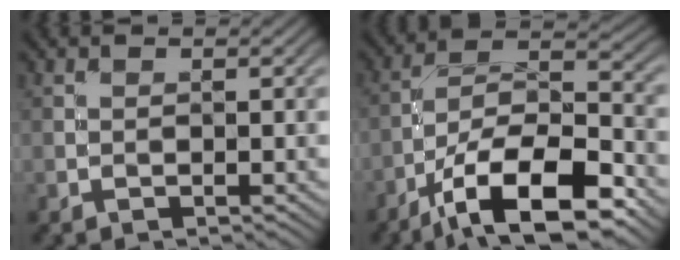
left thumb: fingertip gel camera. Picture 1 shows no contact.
{"total": 14.7, "force": [-8.9, 5.3, 10.4], "torque": [-0.187, -0.005, -0.164]}